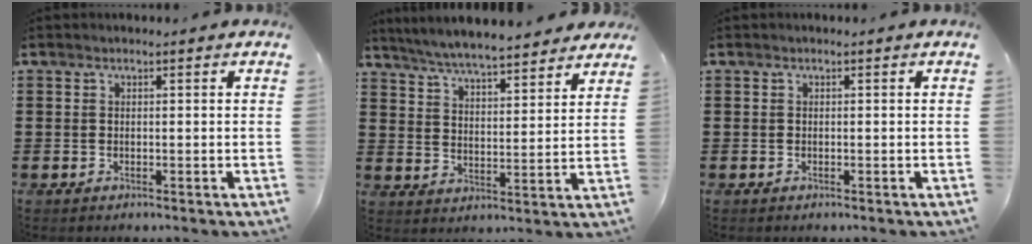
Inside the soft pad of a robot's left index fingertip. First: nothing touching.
{"total": 5.7, "force": [5.5, 0.0, 1.4], "torque": [-0.053, -0.030, 0.095]}
{"total": 0.0}